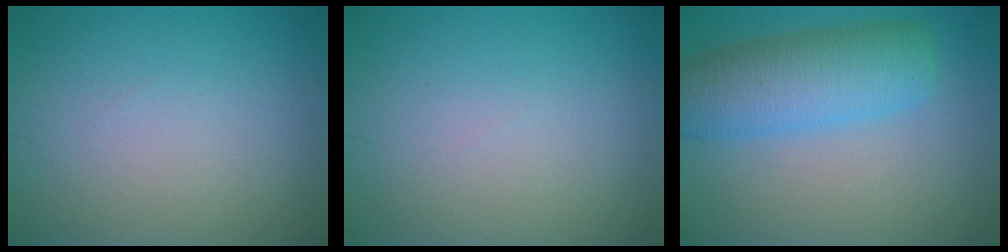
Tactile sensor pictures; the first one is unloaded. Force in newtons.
{"total": 0.0}
{"total": 7.0, "press": 7.0, "slide": 0.1}